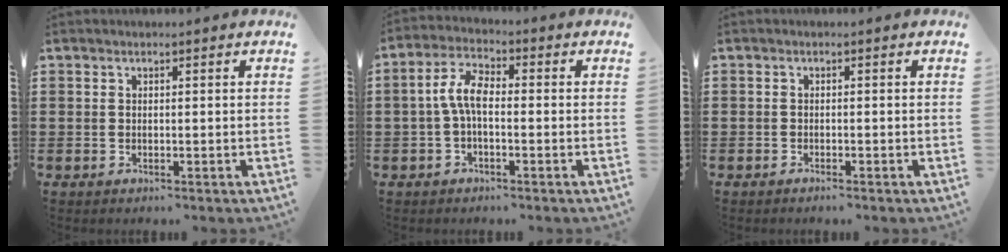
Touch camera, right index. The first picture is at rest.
{"total": 5.3, "force": [-0.6, 2.2, 4.8], "torque": [-0.108, 0.005, -0.018]}
{"total": 0.9, "force": [-0.8, -0.2, 0.2], "torque": [-0.006, -0.005, -0.016]}